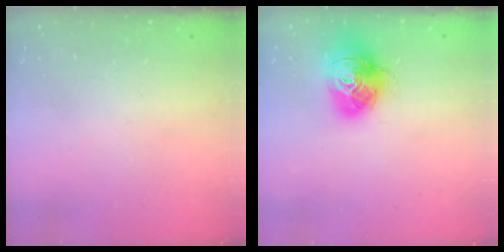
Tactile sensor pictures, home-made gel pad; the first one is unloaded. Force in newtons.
{"total": 17.2, "press": 17.1, "slide": 2.0}